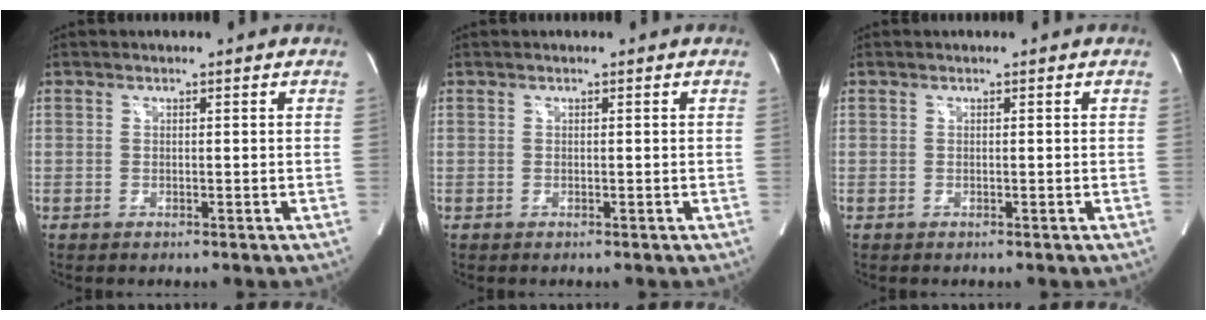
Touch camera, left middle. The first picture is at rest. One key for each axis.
{"total": 0.0}
{"total": 0.0}